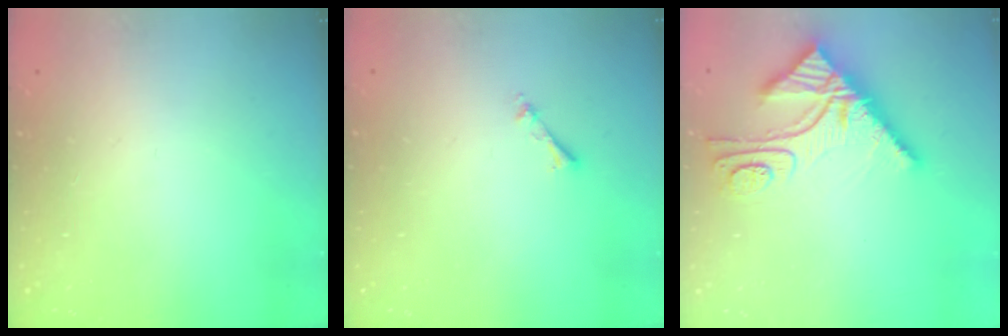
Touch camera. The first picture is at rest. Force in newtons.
{"total": 2.7, "press": 2.7, "slide": 0.4}
{"total": 14.1, "press": 14.1, "slide": 0.9}